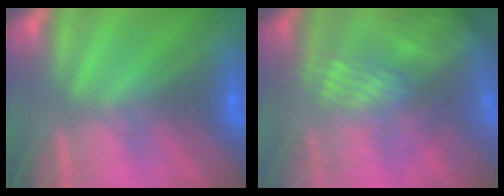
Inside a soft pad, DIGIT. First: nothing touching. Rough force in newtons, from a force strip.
{"total": 9.1}